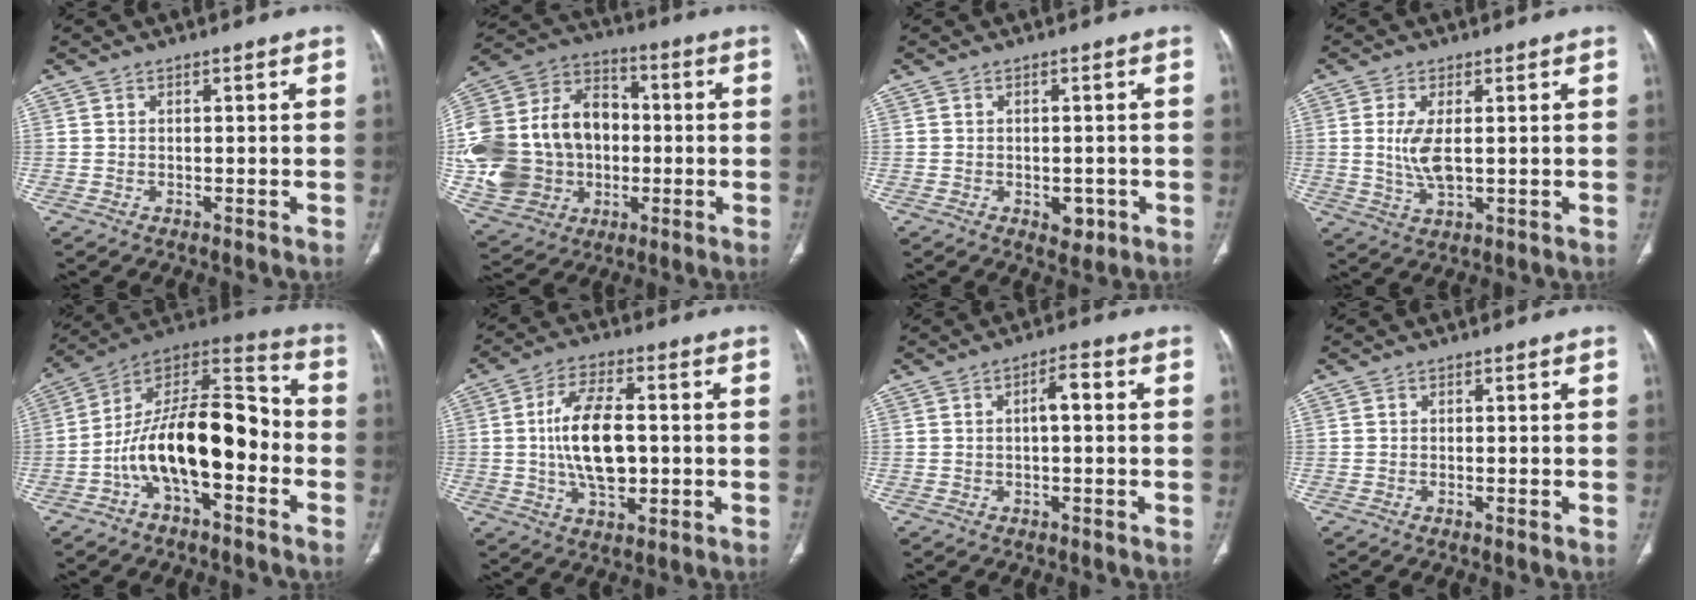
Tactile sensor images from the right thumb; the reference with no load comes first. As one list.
[{"total": 27.3, "force": [-2.0, 21.7, 16.5], "torque": [-0.339, 0.040, -0.018]}, {"total": 3.4, "force": [-1.1, 2.2, 2.3], "torque": [-0.016, 0.002, -0.007]}, {"total": 6.0, "force": [0.5, 2.5, 5.5], "torque": [-0.121, -0.010, 0.015]}, {"total": 19.7, "force": [-5.0, 9.1, 16.7], "torque": [-0.262, 0.074, -0.089]}, {"total": 12.8, "force": [-0.1, 6.4, 11.1], "torque": [-0.198, 0.005, 0.000]}, {"total": 3.3, "force": [0.1, 1.2, 3.0], "torque": [-0.043, 0.014, -0.002]}, {"total": 0.7, "force": [-0.3, 0.1, 0.6], "torque": [-0.014, -0.001, -0.003]}]